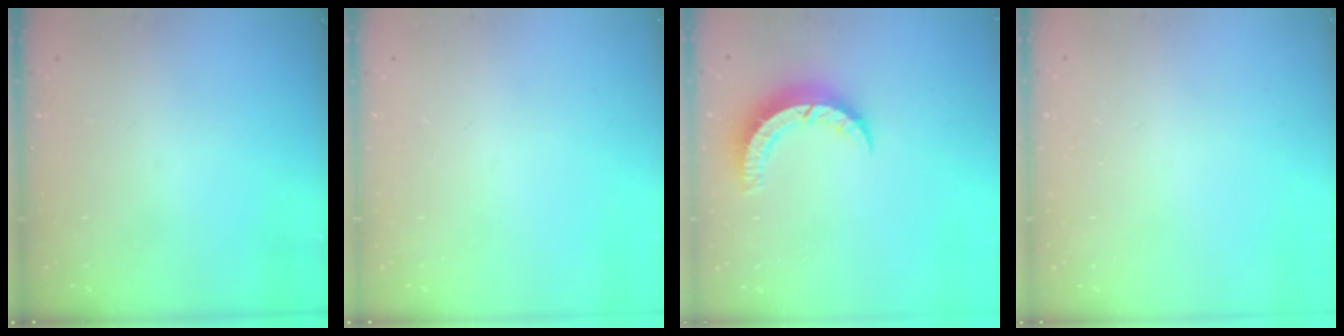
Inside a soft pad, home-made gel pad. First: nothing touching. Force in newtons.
{"total": 0.0}
{"total": 7.4, "press": 7.4, "slide": 0.7}
{"total": 2.7, "press": 2.7, "slide": 0.2}